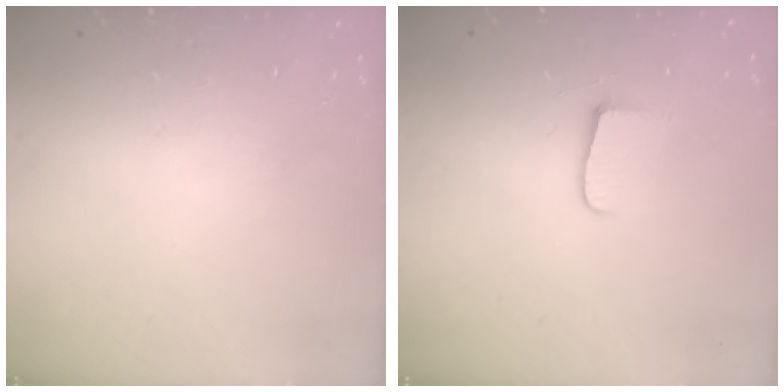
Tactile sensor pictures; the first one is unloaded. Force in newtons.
{"total": 7.4, "press": 7.4, "slide": 0.6}